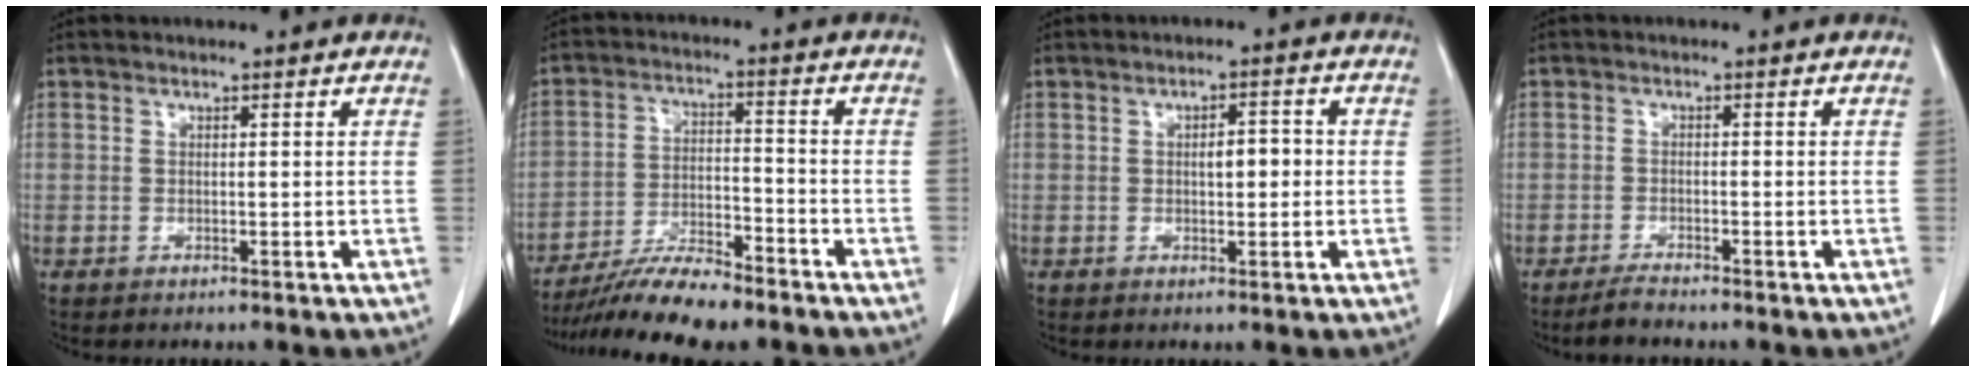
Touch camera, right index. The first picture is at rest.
{"total": 10.4, "force": [-9.2, 1.0, 4.9], "torque": [-0.083, -0.010, -0.160]}
{"total": 3.2, "force": [0.0, 1.2, 2.9], "torque": [-0.047, 0.006, 0.001]}
{"total": 2.2, "force": [-2.0, 0.3, 0.8], "torque": [-0.021, -0.005, -0.037]}